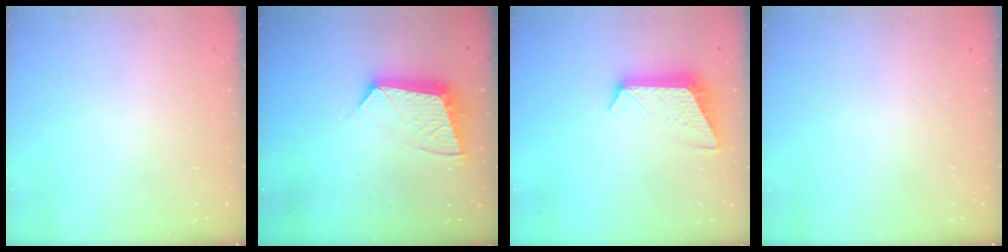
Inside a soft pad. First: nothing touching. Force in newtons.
{"total": 12.1, "press": 12.1, "slide": 1.0}
{"total": 10.4, "press": 10.4, "slide": 0.3}
{"total": 0.0}